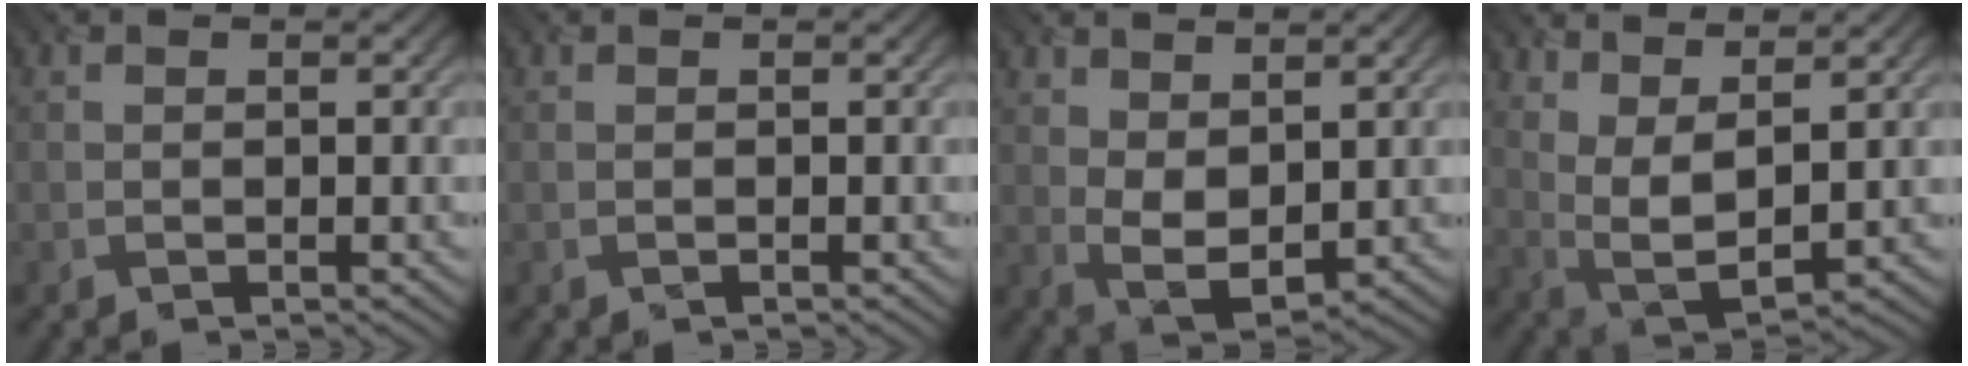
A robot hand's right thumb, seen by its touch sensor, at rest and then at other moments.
{"total": 0.0}
{"total": 5.3, "force": [2.0, 2.9, 4.0], "torque": [-0.092, -0.005, 0.045]}
{"total": 7.1, "force": [3.8, 2.6, 5.5], "torque": [-0.133, -0.002, 0.078]}